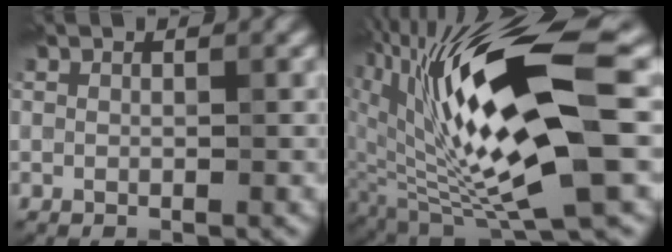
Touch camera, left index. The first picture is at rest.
{"total": 14.4, "force": [1.7, 4.6, 13.6], "torque": [-0.241, -0.010, 0.034]}